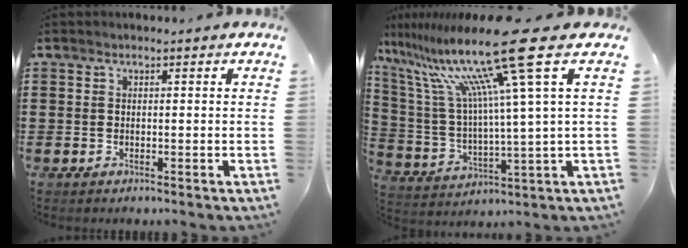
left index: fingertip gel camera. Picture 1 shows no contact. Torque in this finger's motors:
{"motor_torque": [1.15, 0.99, 1.05, 0.21]}